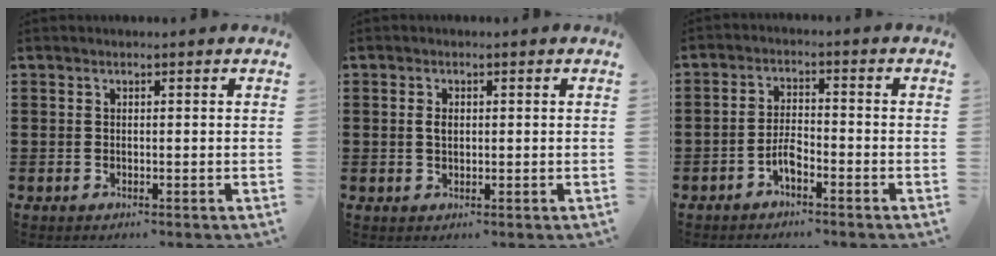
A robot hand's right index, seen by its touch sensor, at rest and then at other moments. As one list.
[{"total": 1.7, "force": [0.2, 1.0, 1.3], "torque": [-0.029, 0.006, 0.003]}, {"total": 3.4, "force": [-2.1, 1.1, 2.4], "torque": [-0.060, 0.000, -0.045]}]